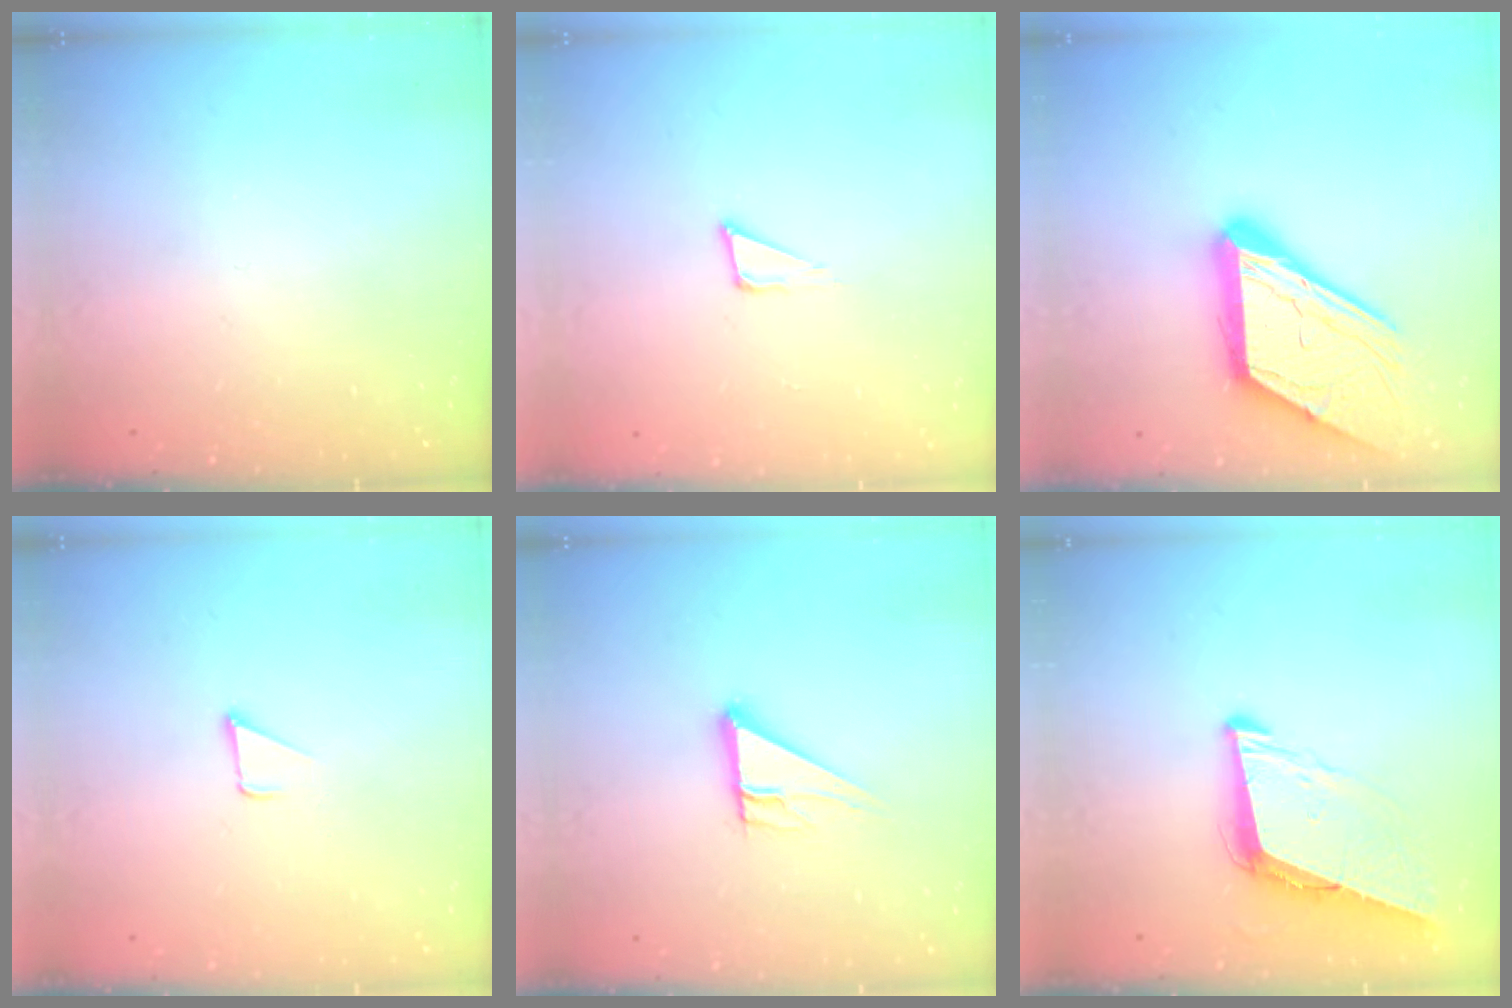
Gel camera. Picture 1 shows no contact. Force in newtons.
{"total": 3.6, "press": 3.5, "slide": 0.9}
{"total": 18.5, "press": 18.4, "slide": 1.9}
{"total": 1.5, "press": 1.5, "slide": 0.1}
{"total": 8.5, "press": 8.4, "slide": 0.8}
{"total": 9.1, "press": 8.3, "slide": 3.7}